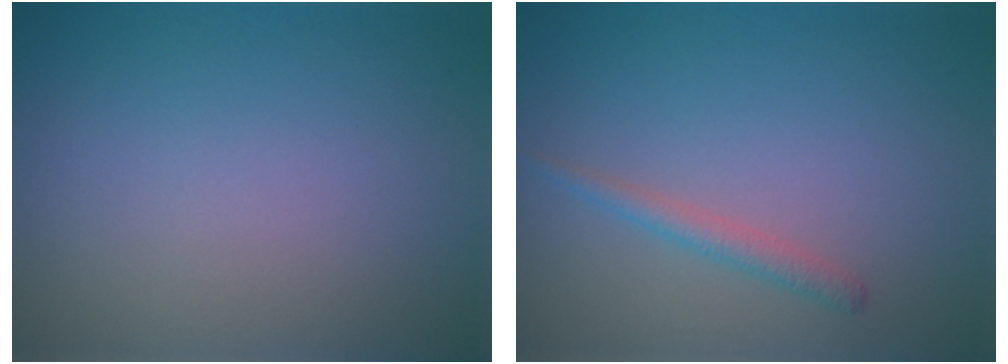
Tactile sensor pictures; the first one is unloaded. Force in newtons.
{"total": 1.5, "press": 1.5, "slide": 0.1}